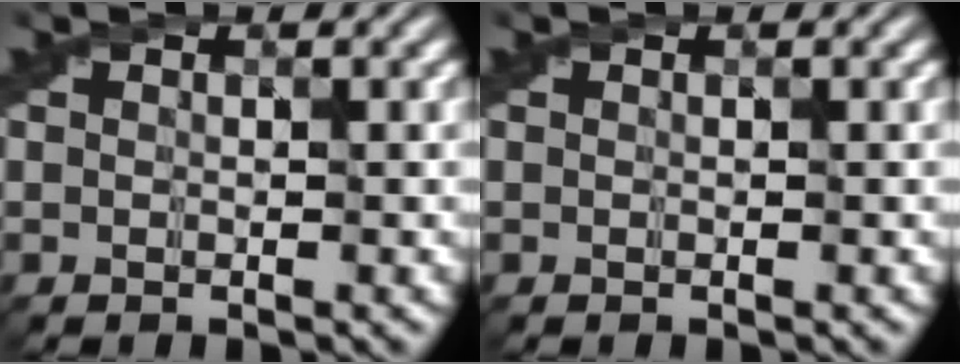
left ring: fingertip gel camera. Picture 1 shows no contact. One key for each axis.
{"total": 0.0}